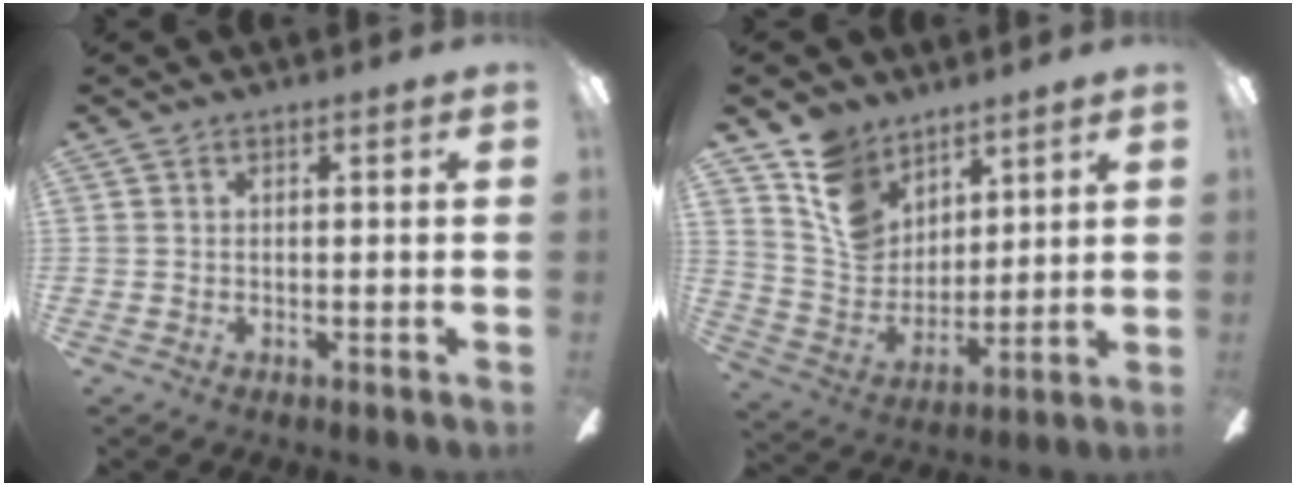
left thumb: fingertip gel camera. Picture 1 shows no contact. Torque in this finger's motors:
{"motor_torque": [1.36, 1.03, 0.54, -1.11, 0.07]}